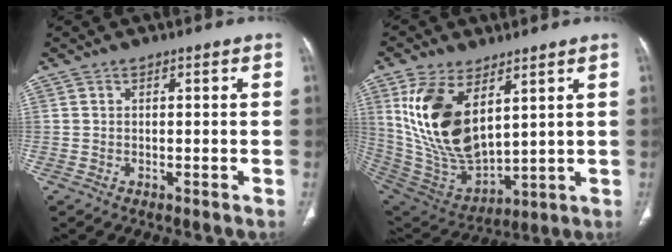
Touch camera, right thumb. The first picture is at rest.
{"total": 19.0, "force": [6.8, 10.0, 14.7], "torque": [-0.270, -0.030, 0.151]}